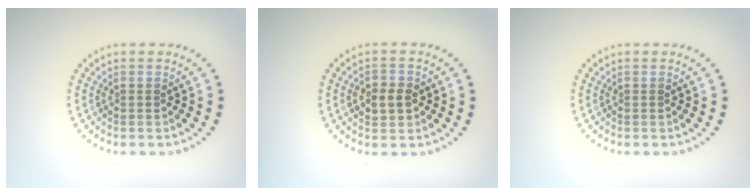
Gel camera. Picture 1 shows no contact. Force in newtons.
{"total": 2.4, "press": 2.4, "slide": 0.3}
{"total": 0.0}